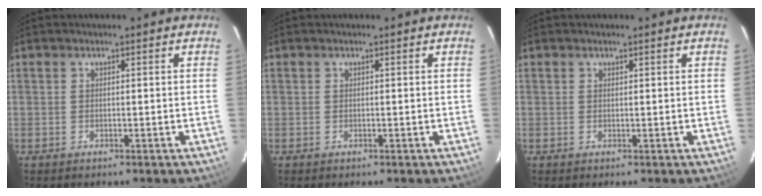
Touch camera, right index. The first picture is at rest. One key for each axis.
{"total": 0.0}
{"total": 0.0}